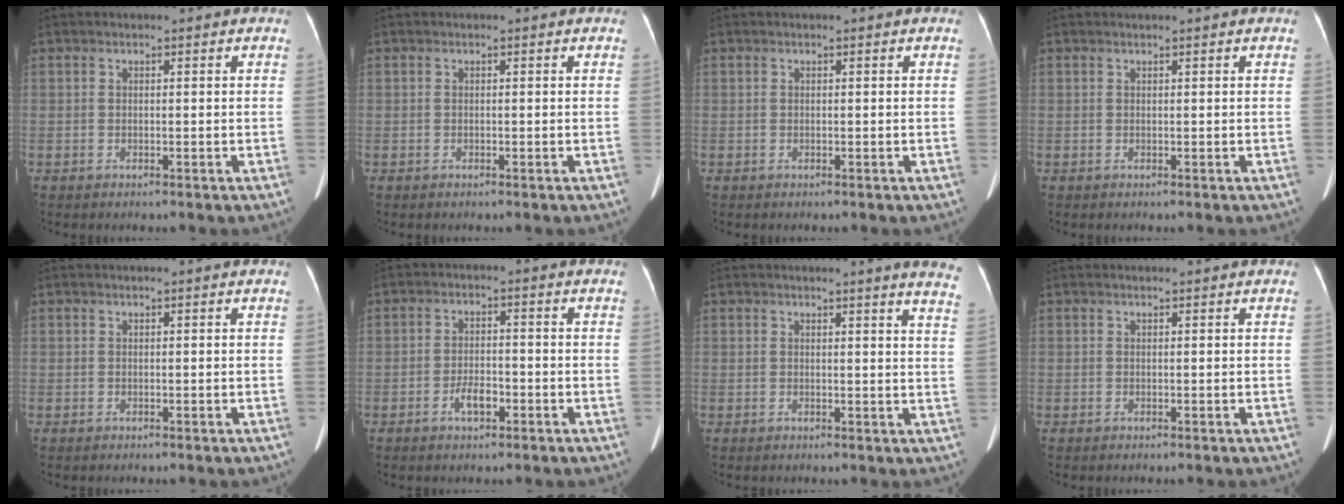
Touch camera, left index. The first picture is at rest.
{"total": 0.0}
{"total": 0.0}
{"total": 1.0, "force": [0.8, -0.2, 0.5], "torque": [-0.008, 0.011, 0.019]}
{"total": 0.0}
{"total": 3.4, "force": [-1.8, 1.5, 2.5], "torque": [-0.047, 0.003, -0.031]}
{"total": 8.0, "force": [7.1, -0.8, 3.6], "torque": [-0.035, -0.044, 0.050]}
{"total": 0.5, "force": [0.5, 0.0, 0.2], "torque": [-0.006, 0.007, 0.010]}